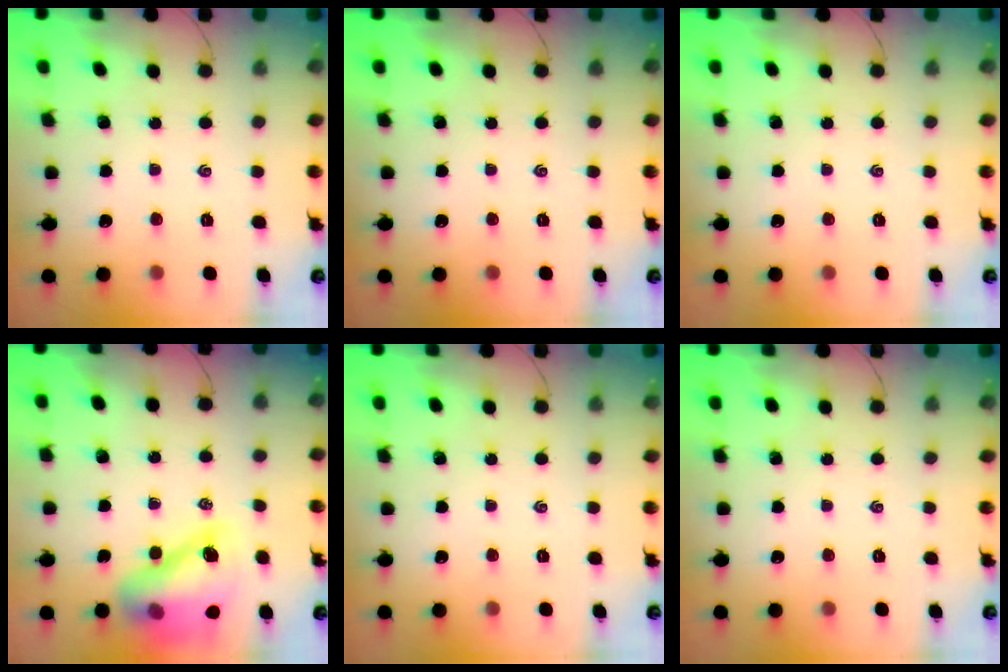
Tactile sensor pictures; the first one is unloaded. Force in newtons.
{"total": 0.0}
{"total": 0.0}
{"total": 15.5, "press": 14.9, "slide": 4.1}
{"total": 0.0}
{"total": 0.0}